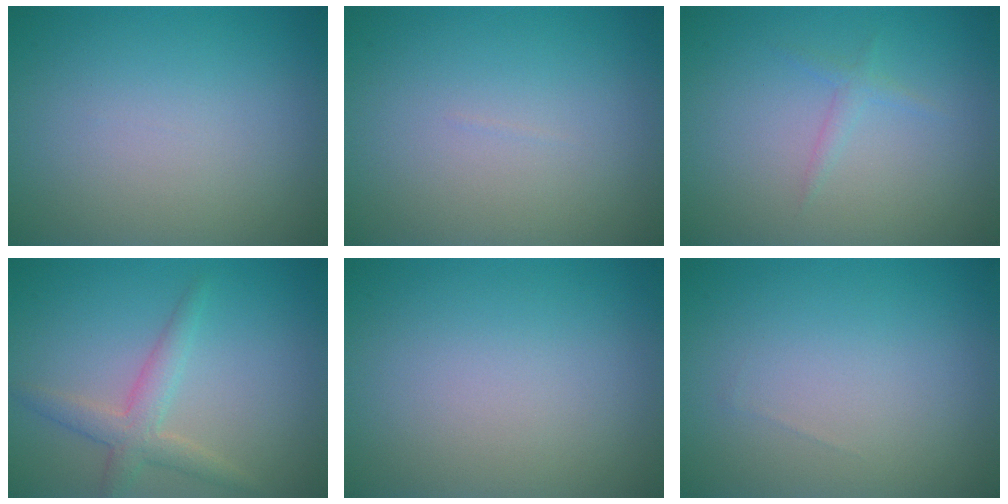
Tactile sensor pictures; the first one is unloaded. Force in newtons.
{"total": 0.0}
{"total": 0.9, "press": 0.9, "slide": 0.1}
{"total": 2.8, "press": 2.8, "slide": 0.1}
{"total": 0.0}
{"total": 0.0}